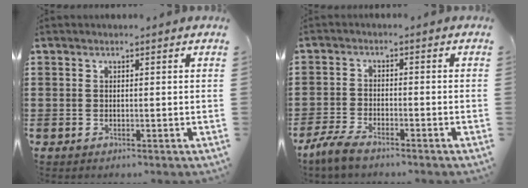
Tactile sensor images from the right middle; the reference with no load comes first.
{"total": 4.1, "force": [-3.5, 1.0, 1.9], "torque": [-0.052, -0.002, -0.074]}